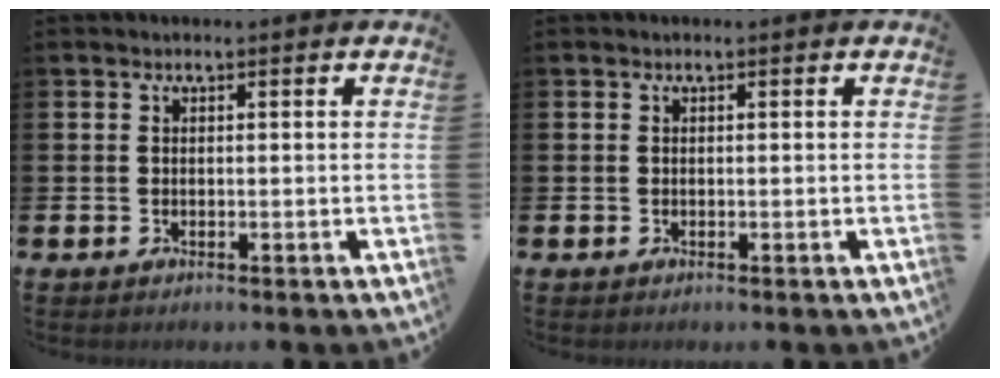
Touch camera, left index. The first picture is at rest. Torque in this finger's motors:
{"motor_torque": [-0.12, -0.07, 0.05, 0.02]}